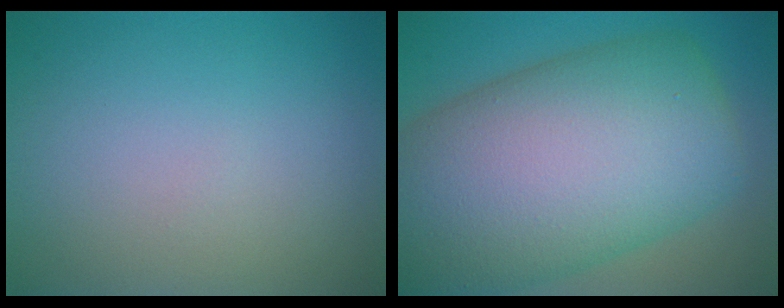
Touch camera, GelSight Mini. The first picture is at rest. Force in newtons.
{"total": 16.9, "press": 16.9, "slide": 0.7}